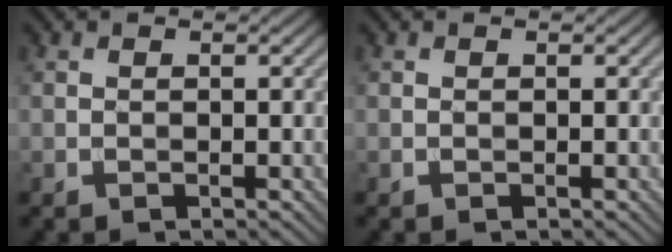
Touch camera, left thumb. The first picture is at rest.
{"total": 0.0}